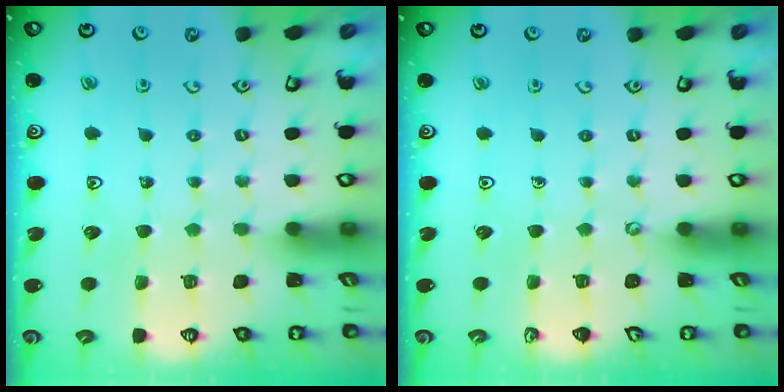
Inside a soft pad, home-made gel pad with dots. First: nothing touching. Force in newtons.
{"total": 0.0}